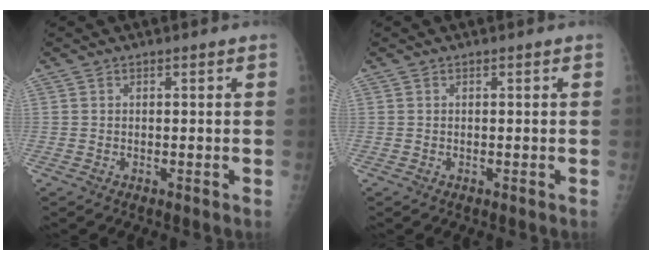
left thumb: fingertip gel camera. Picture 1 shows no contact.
{"total": 0.0}